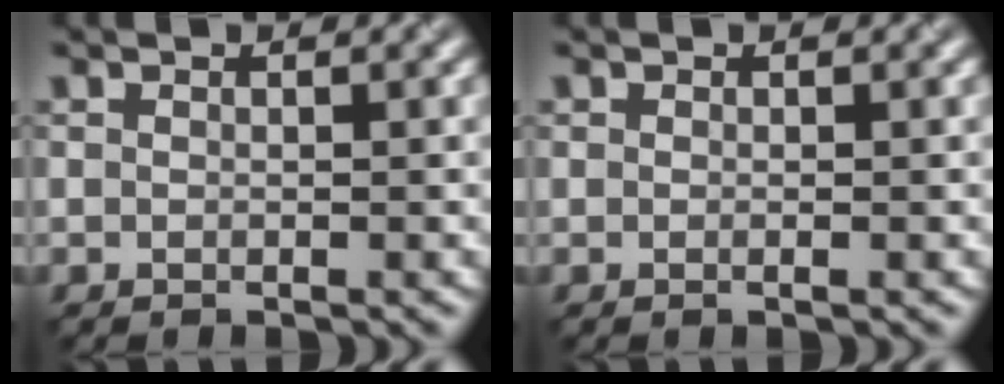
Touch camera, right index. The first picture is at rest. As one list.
[{"total": 0.0}]